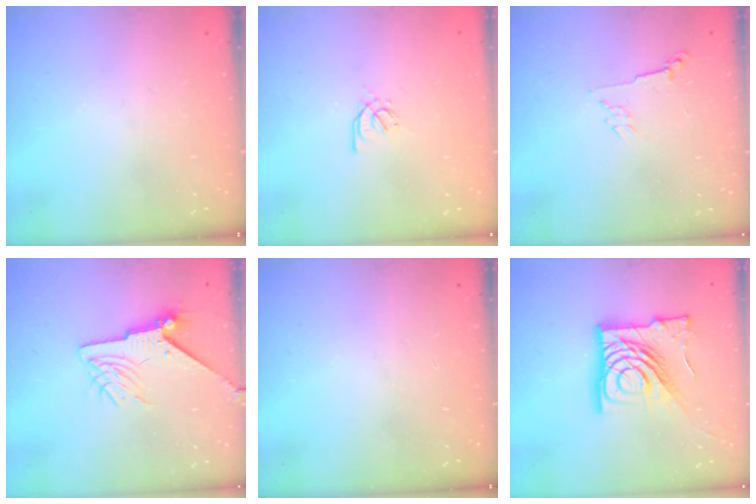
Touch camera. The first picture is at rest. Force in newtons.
{"total": 2.1, "press": 2.0, "slide": 0.7}
{"total": 2.8, "press": 2.7, "slide": 0.6}
{"total": 8.0, "press": 8.0, "slide": 0.1}
{"total": 0.0}
{"total": 23.5, "press": 23.3, "slide": 2.7}